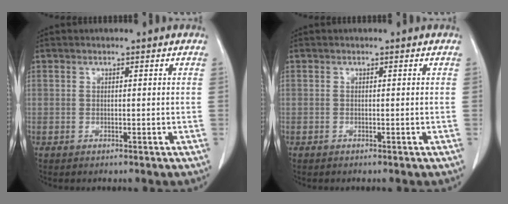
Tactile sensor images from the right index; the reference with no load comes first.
{"total": 0.0}